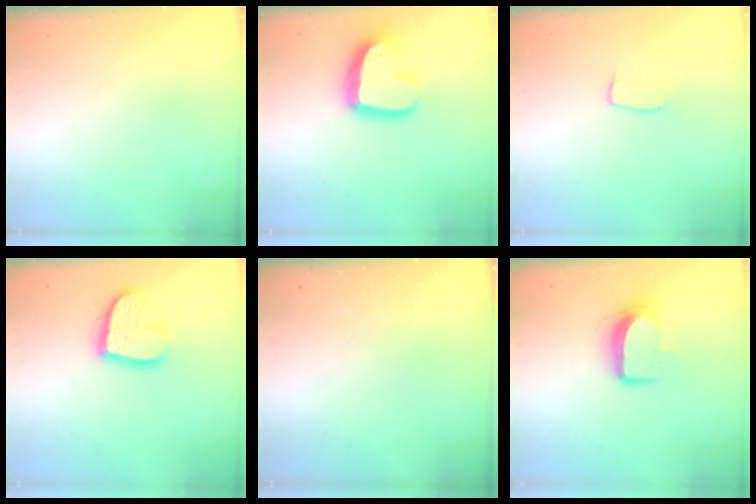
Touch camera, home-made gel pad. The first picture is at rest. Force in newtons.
{"total": 17.4, "press": 17.4, "slide": 1.6}
{"total": 4.0, "press": 4.0, "slide": 0.3}
{"total": 14.6, "press": 14.6, "slide": 1.3}
{"total": 0.0}
{"total": 9.7, "press": 9.7, "slide": 0.4}